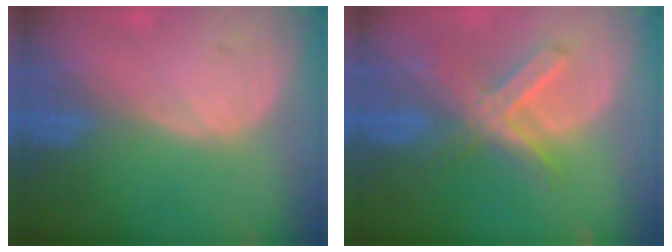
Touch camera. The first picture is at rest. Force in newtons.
{"total": 7.5, "press": 6.4, "slide": 3.8}